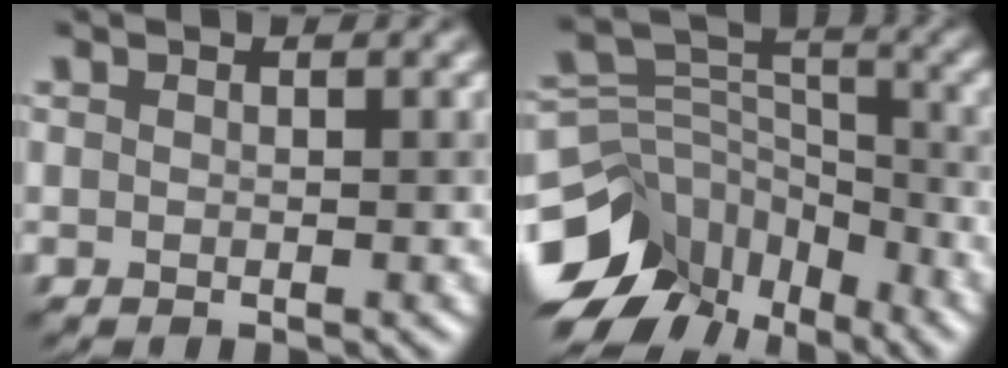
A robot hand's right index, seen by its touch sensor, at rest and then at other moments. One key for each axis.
{"total": 13.8, "fx": -9.0, "fy": 8.9, "fz": 5.5, "tx": -0.131, "ty": 0.000, "tz": -0.121}